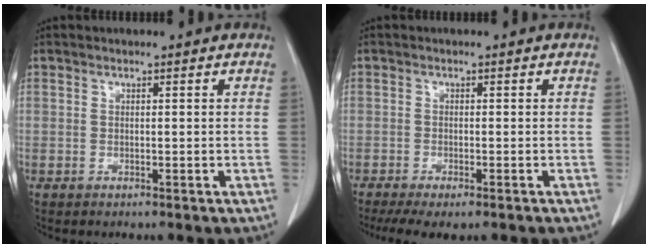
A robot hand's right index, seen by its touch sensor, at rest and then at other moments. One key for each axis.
{"total": 7.7, "fx": -6.0, "fy": 2.0, "fz": 4.4, "tx": -0.060, "ty": -0.011, "tz": -0.089}